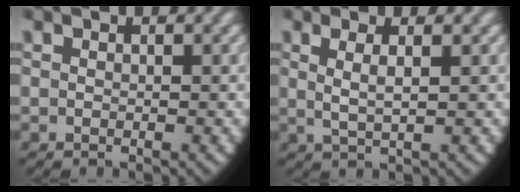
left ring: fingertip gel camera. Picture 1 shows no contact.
{"total": 2.7, "force": [1.0, 0.5, 2.5], "torque": [-0.053, 0.002, 0.022]}